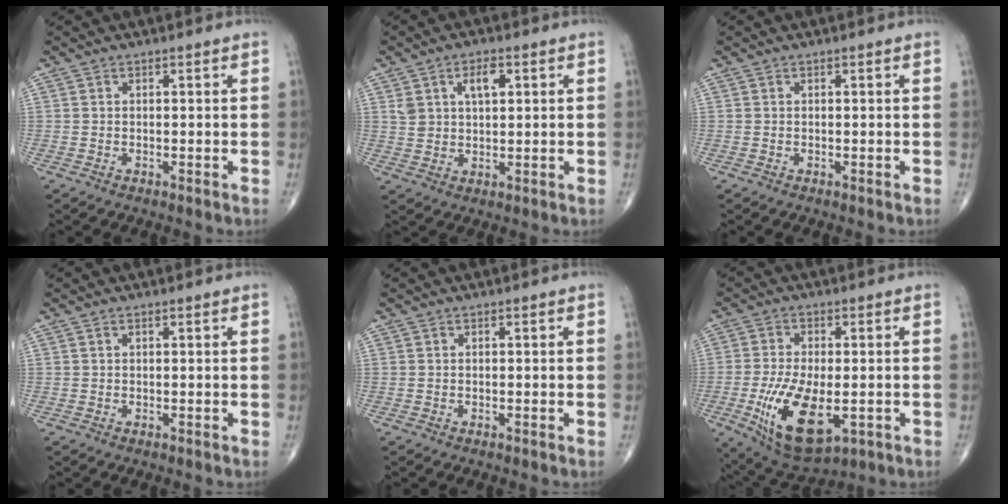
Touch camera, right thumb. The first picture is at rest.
{"total": 5.9, "force": [2.3, 3.3, 4.3], "torque": [-0.063, -0.006, 0.044]}
{"total": 0.0}
{"total": 0.0}
{"total": 0.0}
{"total": 14.7, "force": [-3.8, 7.0, 12.3], "torque": [-0.222, -0.011, -0.049]}